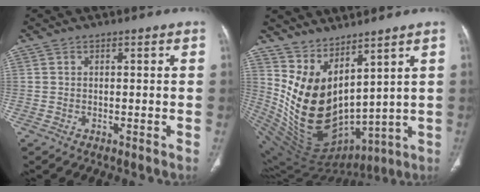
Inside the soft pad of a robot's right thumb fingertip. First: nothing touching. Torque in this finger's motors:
{"motor_torque": [0.07, 2.86, 1.63, 1.14, 0.23]}